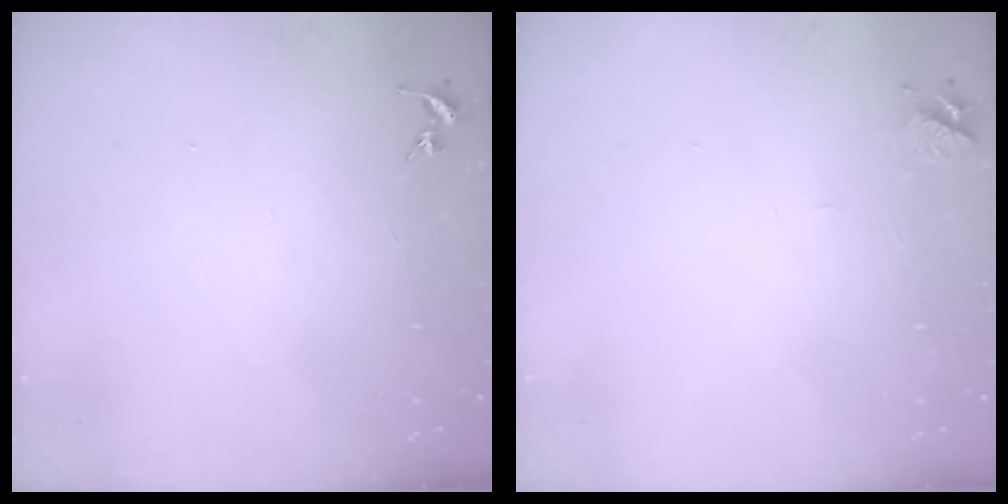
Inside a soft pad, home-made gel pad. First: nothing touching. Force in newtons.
{"total": 4.9, "press": 4.9, "slide": 0.5}